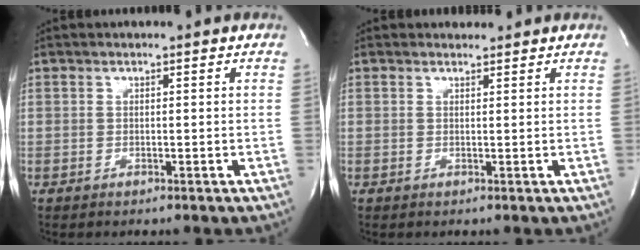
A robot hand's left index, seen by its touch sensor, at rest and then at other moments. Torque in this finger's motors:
{"motor_torque": [-0.17, 0.04, -0.30, -0.14]}